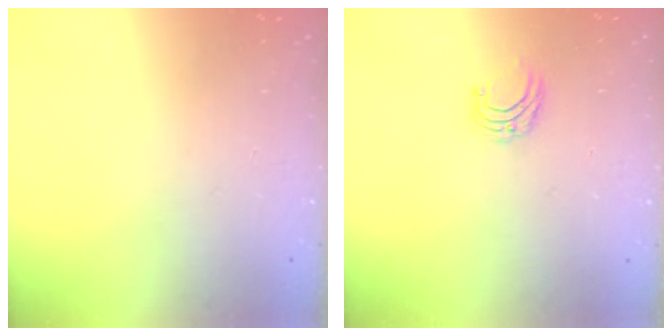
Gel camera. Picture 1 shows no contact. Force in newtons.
{"total": 4.9, "press": 4.8, "slide": 0.5}